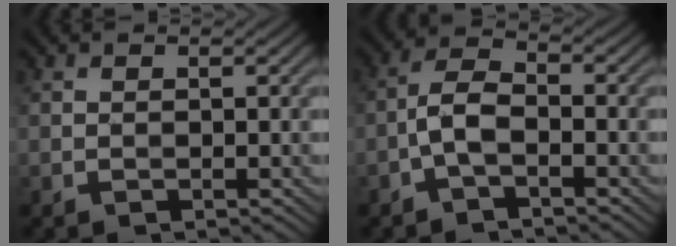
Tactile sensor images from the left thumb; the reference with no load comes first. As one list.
[{"total": 4.0, "force": [-1.8, 1.6, 3.2], "torque": [-0.066, 0.012, -0.048]}]